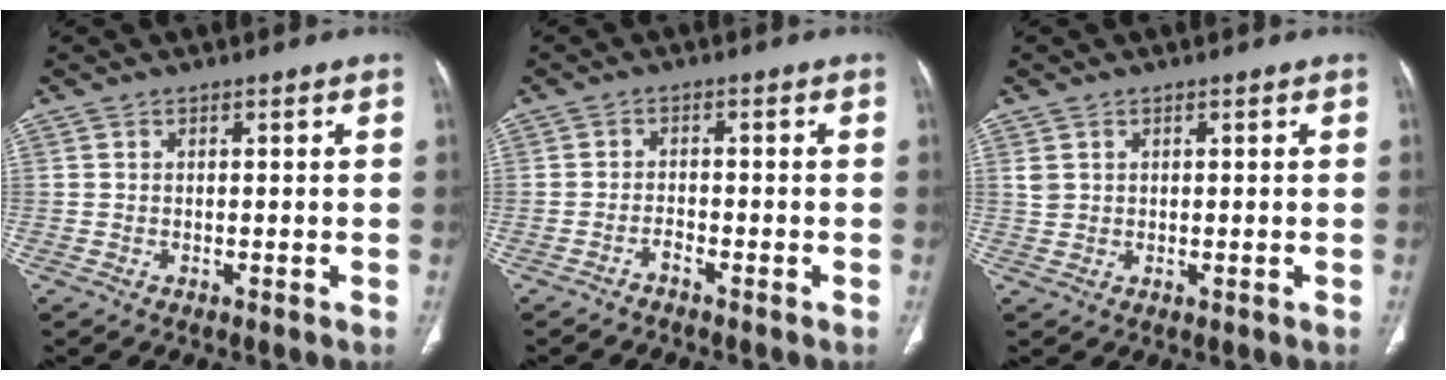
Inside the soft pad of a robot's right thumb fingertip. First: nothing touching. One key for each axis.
{"total": 1.4, "fx": -1.3, "fy": 0.2, "fz": 0.3, "tx": -0.007, "ty": 0.013, "tz": -0.025}
{"total": 1.6, "fx": 0.7, "fy": 1.2, "fz": 0.7, "tx": -0.009, "ty": -0.002, "tz": 0.017}